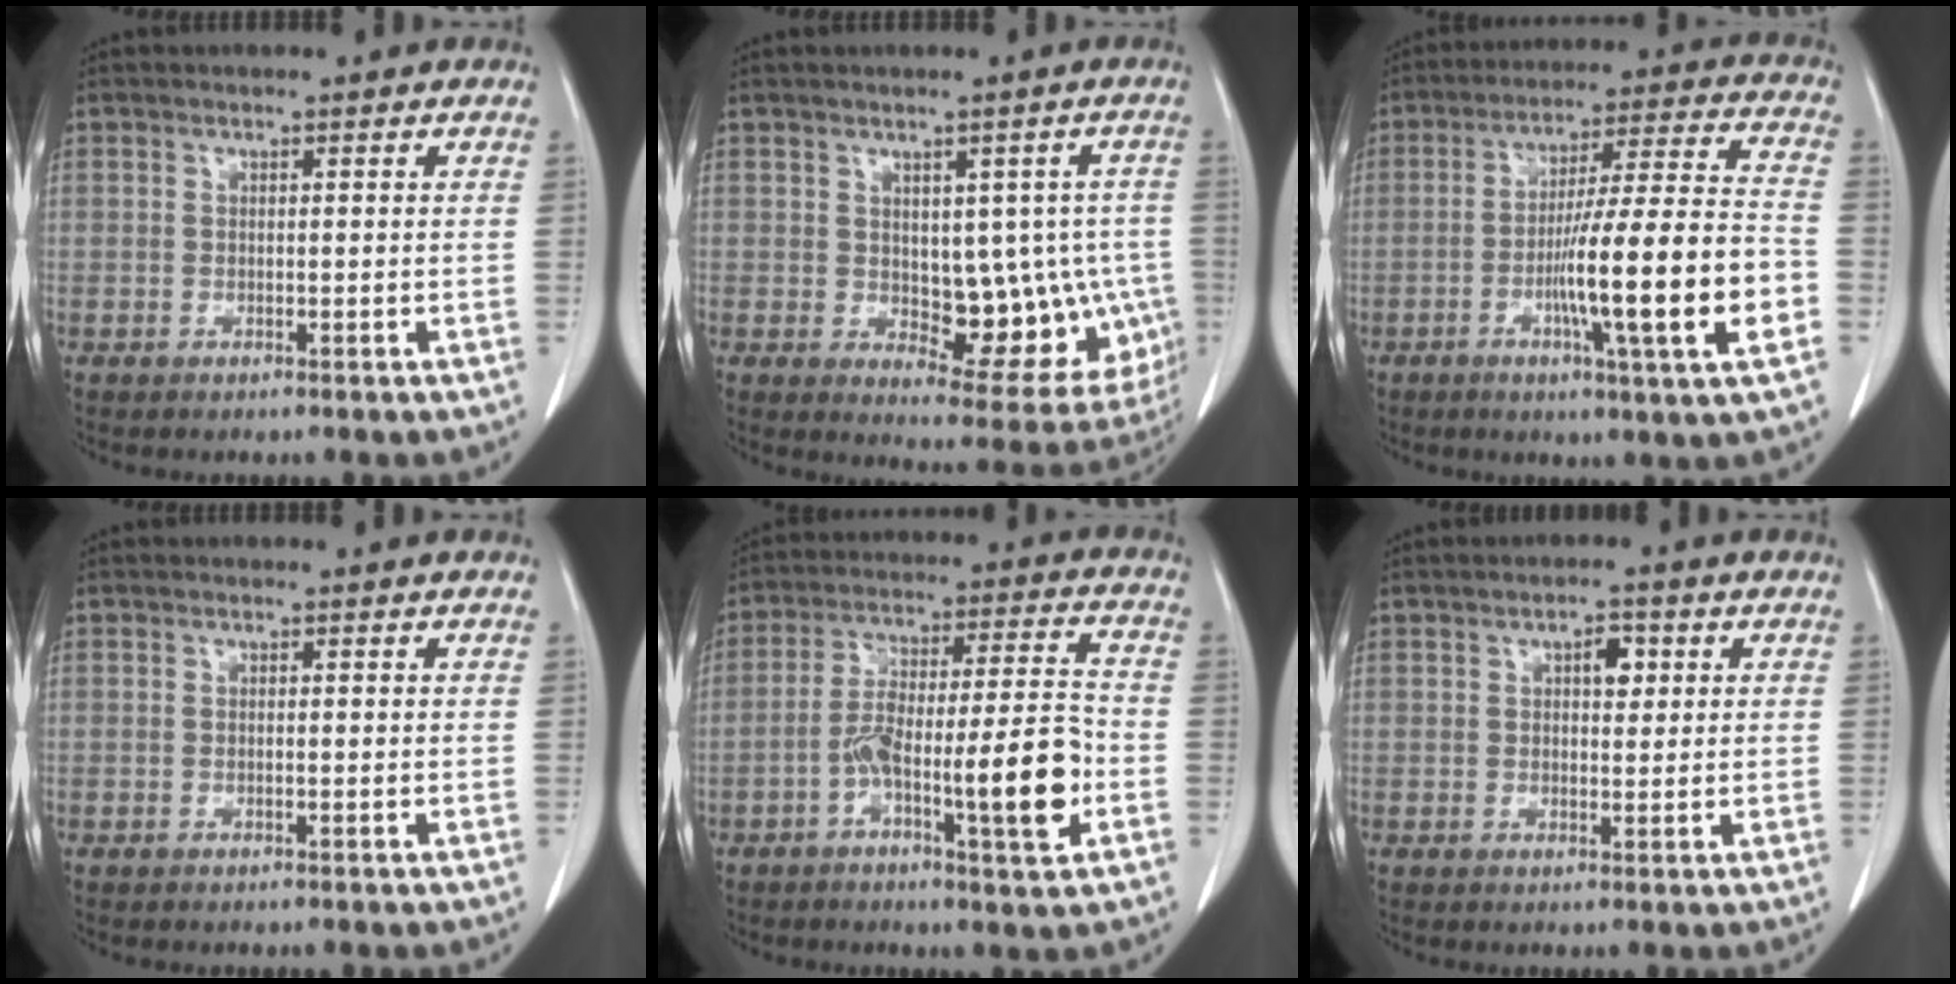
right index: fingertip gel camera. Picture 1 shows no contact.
{"total": 12.9, "force": [-0.8, 6.8, 11.0], "torque": [-0.113, 0.012, 0.012]}
{"total": 17.8, "force": [-4.9, -0.1, 17.1], "torque": [-0.264, 0.000, -0.079]}
{"total": 0.0}
{"total": 14.2, "force": [-4.6, 1.6, 13.4], "torque": [-0.221, 0.018, -0.073]}
{"total": 3.0, "force": [1.0, 1.5, 2.4], "torque": [-0.036, 0.005, 0.014]}